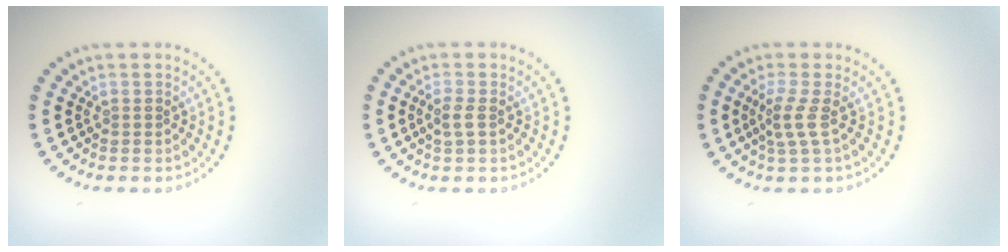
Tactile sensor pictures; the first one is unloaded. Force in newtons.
{"total": 1.3, "press": 1.3, "slide": 0.4}
{"total": 2.2, "press": 1.6, "slide": 1.5}